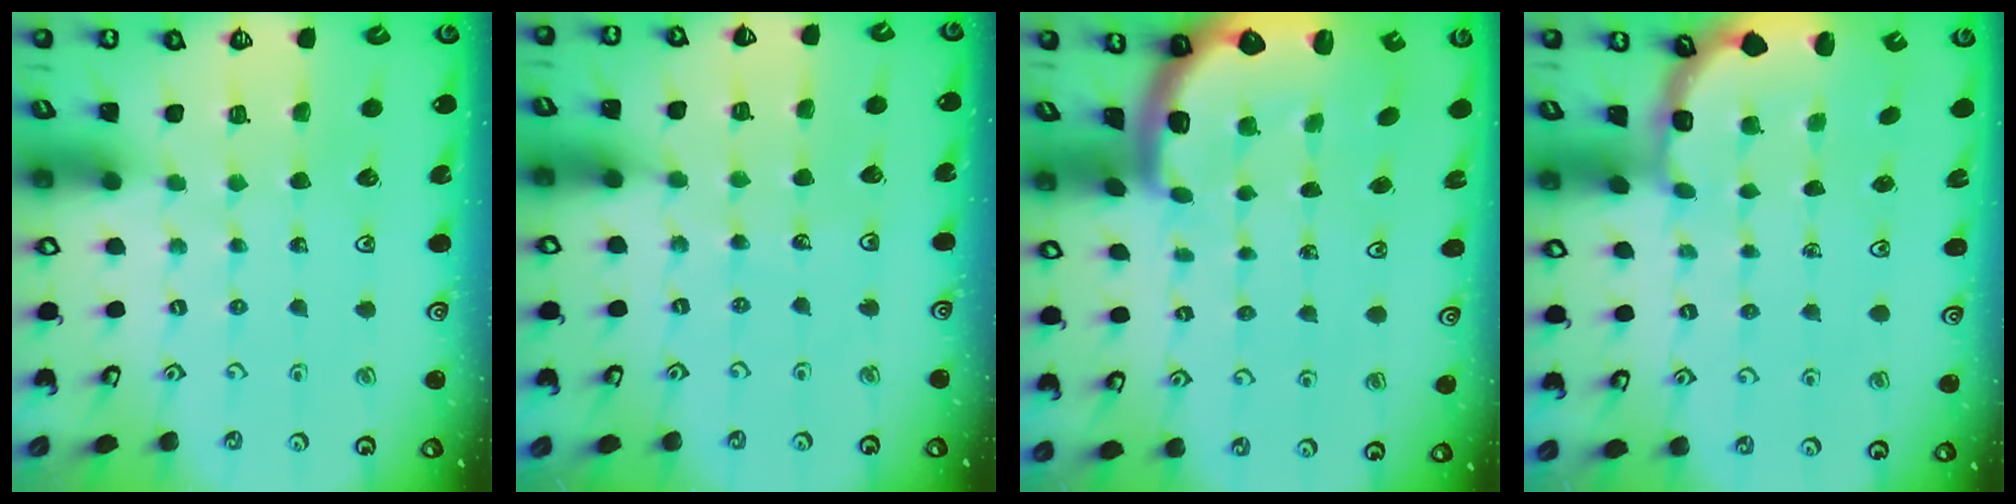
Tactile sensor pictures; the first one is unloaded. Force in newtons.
{"total": 3.0, "press": 3.0, "slide": 0.3}
{"total": 2.9, "press": 2.6, "slide": 1.4}
{"total": 2.7, "press": 2.0, "slide": 1.8}